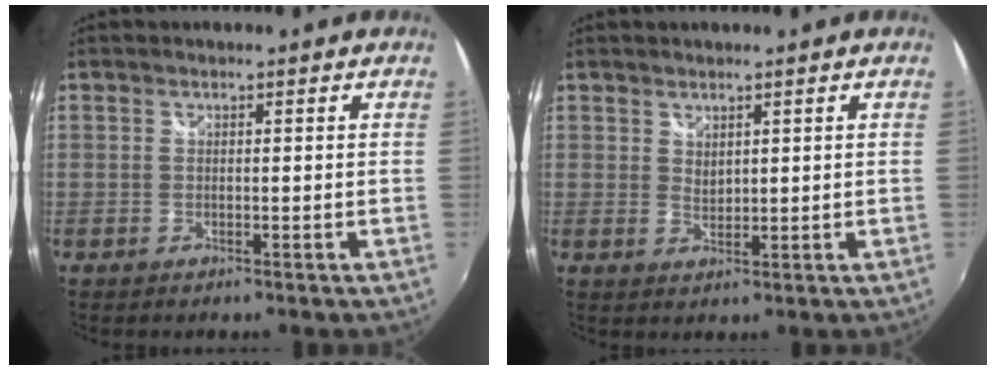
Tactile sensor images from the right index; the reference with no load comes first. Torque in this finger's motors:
{"motor_torque": [0.12, -0.03, 0.20, 0.03]}